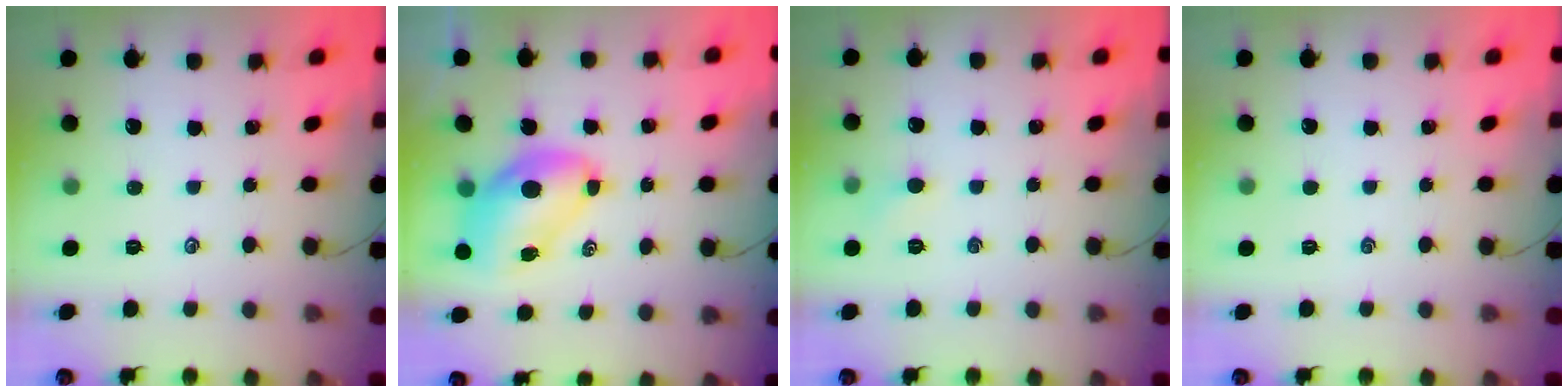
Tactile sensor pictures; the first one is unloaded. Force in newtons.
{"total": 8.5, "press": 8.2, "slide": 2.1}
{"total": 3.3, "press": 3.1, "slide": 1.0}
{"total": 0.0}